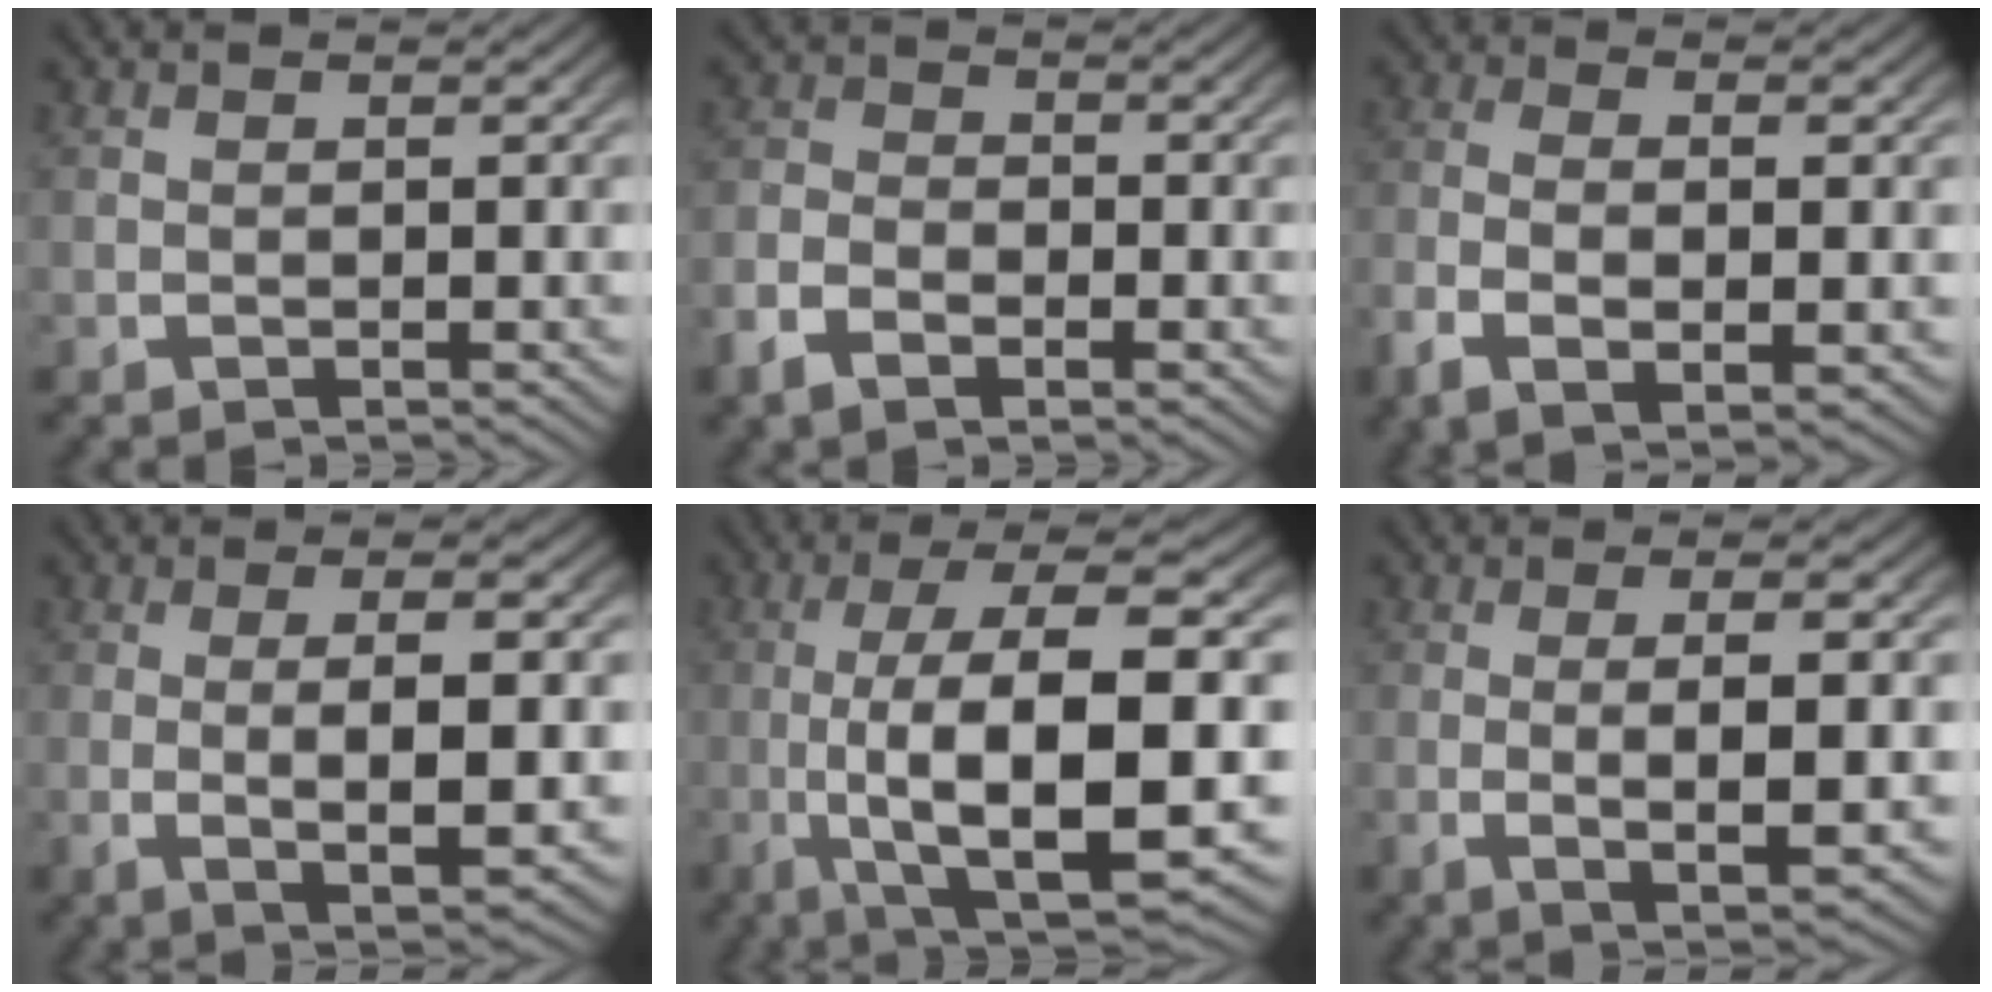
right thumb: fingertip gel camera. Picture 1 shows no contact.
{"total": 2.9, "force": [-1.5, 1.9, 1.6], "torque": [-0.031, -0.006, -0.032]}
{"total": 5.0, "force": [-1.1, 2.2, 4.3], "torque": [-0.098, -0.010, -0.011]}
{"total": 6.6, "force": [-0.4, 2.2, 6.2], "torque": [-0.129, -0.018, 0.007]}
{"total": 15.1, "force": [-1.5, 6.9, 13.3], "torque": [-0.265, -0.047, 0.002]}
{"total": 6.0, "force": [-0.4, 1.8, 5.7], "torque": [-0.116, -0.015, 0.005]}